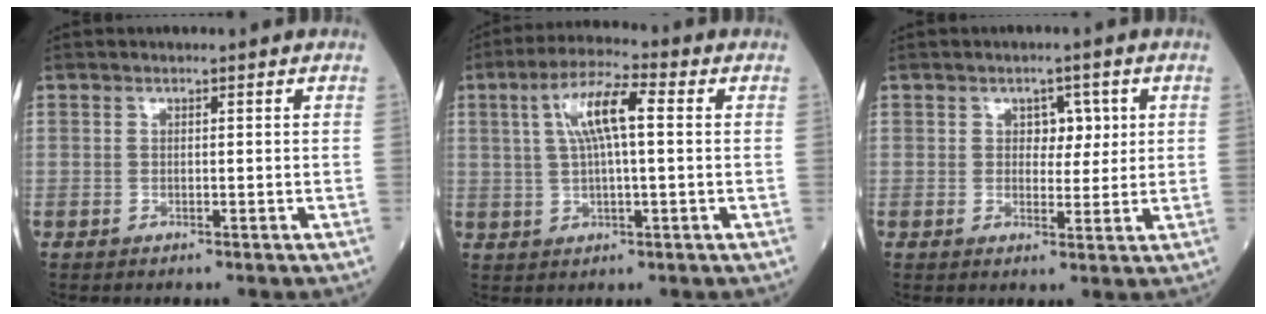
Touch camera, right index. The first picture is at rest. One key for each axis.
{"total": 8.4, "fx": 1.9, "fy": 1.5, "fz": 8.1, "tx": -0.159, "ty": 0.021, "tz": 0.034}
{"total": 3.4, "fx": 1.1, "fy": 2.3, "fz": 2.3, "tx": -0.021, "ty": 0.007, "tz": 0.015}